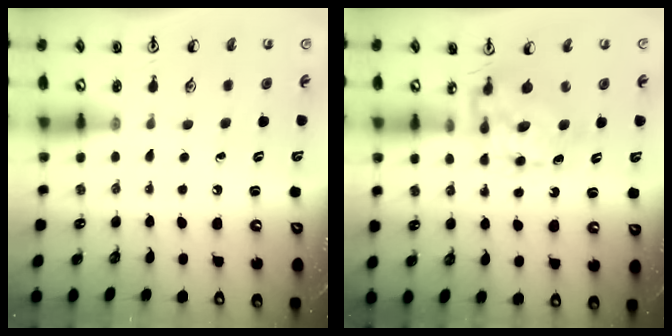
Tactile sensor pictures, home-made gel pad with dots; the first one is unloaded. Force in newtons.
{"total": 7.7, "press": 7.7, "slide": 0.5}